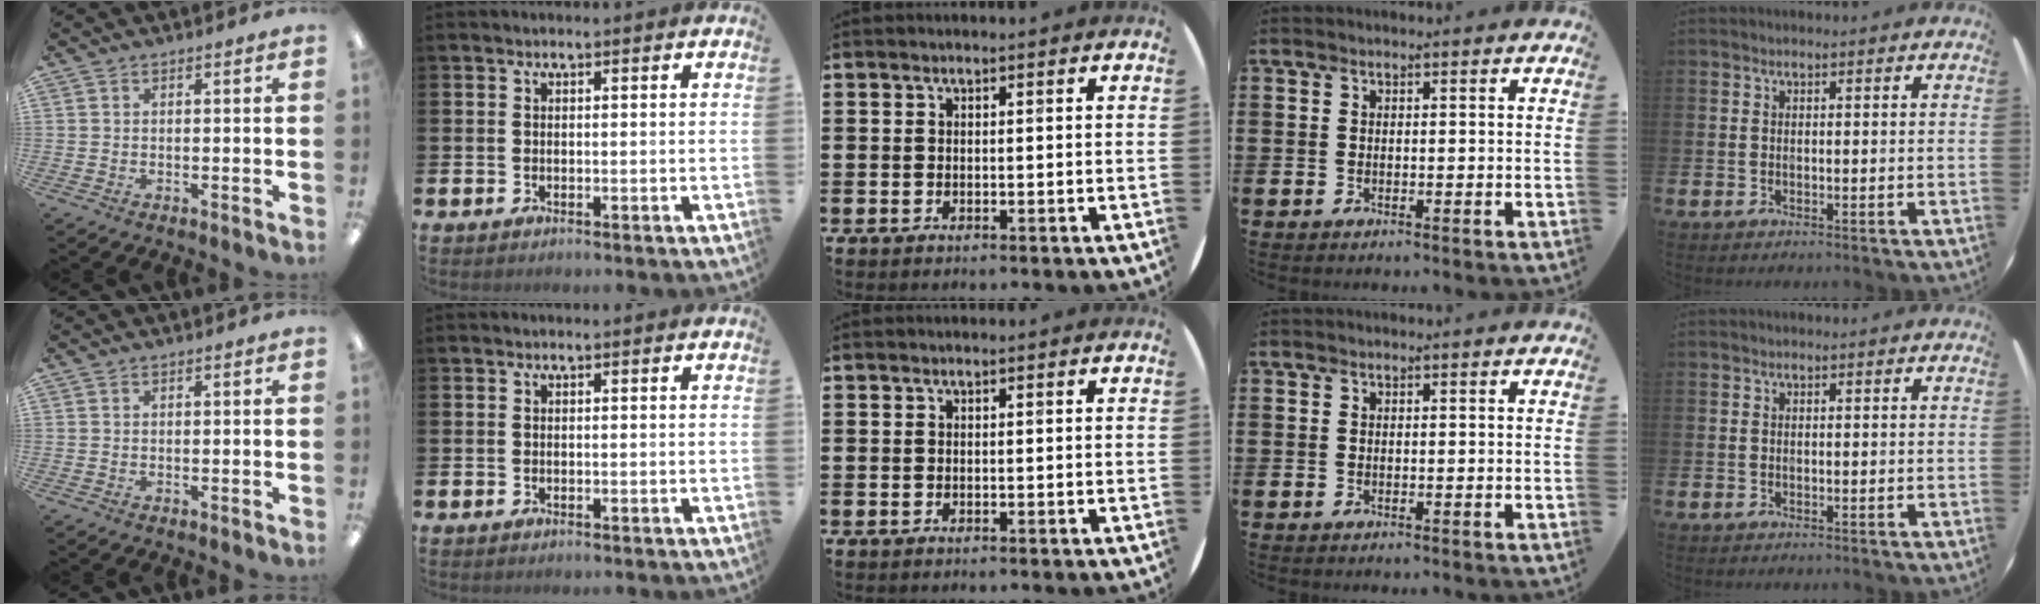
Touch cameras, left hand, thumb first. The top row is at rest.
{}